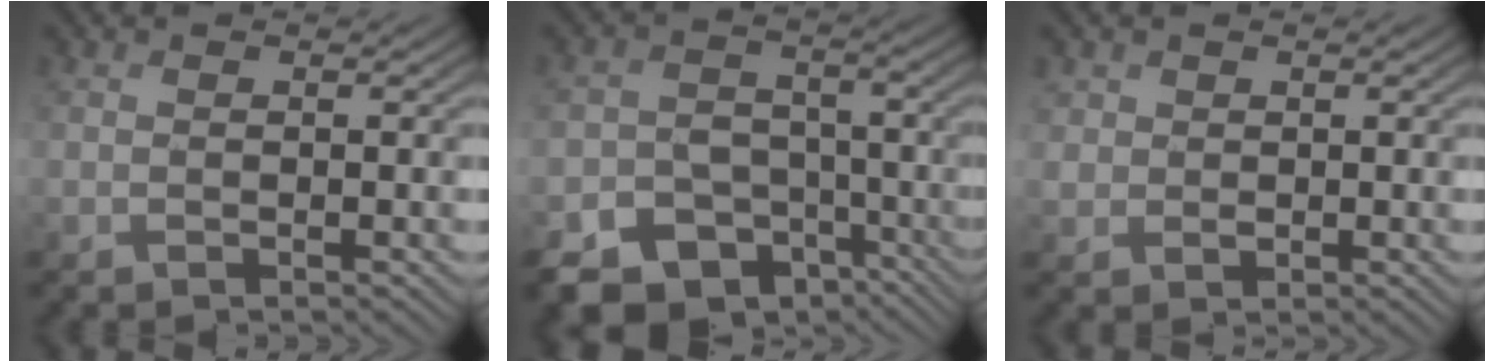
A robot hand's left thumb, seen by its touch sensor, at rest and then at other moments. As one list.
[{"total": 15.2, "force": [-9.9, 10.8, 4.1], "torque": [-0.104, -0.055, -0.142]}, {"total": 2.1, "force": [0.9, 1.8, 0.5], "torque": [-0.020, -0.005, 0.015]}]